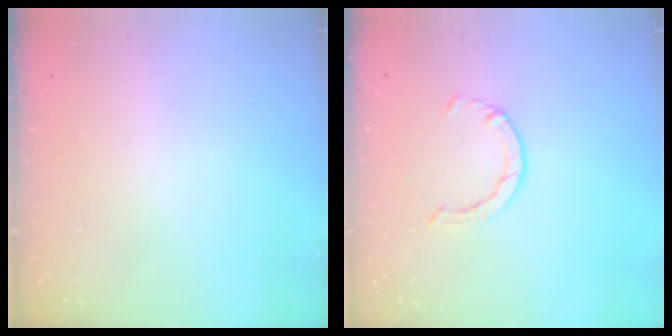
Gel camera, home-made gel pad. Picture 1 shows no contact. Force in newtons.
{"total": 2.9, "press": 2.9, "slide": 0.4}